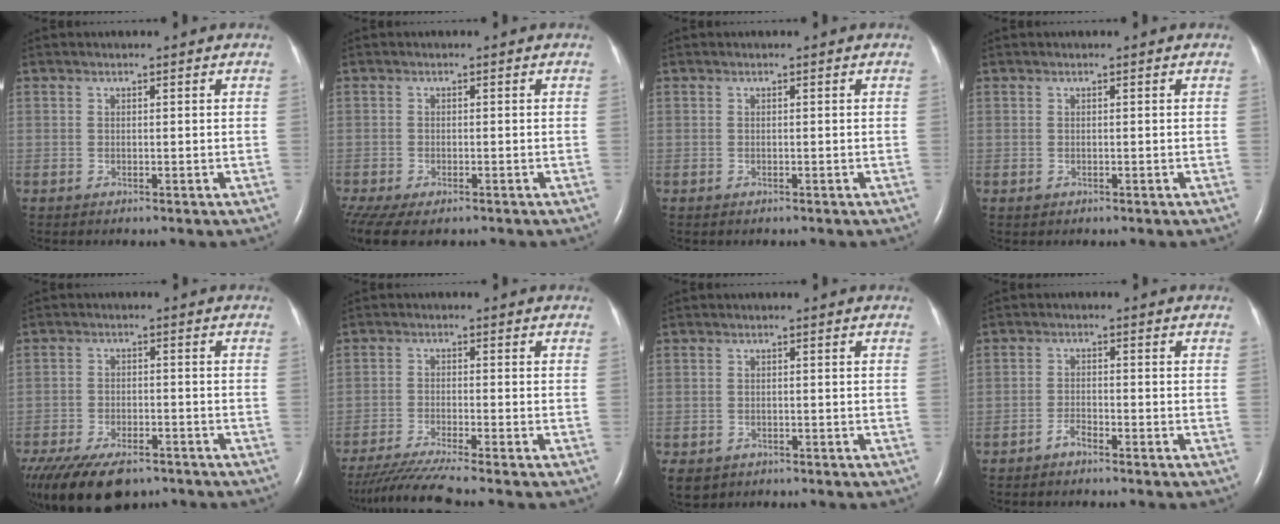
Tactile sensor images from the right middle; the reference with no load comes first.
{"total": 10.0, "force": [-6.6, 4.9, 5.7], "torque": [-0.145, -0.012, -0.096]}
{"total": 0.0}
{"total": 0.0}
{"total": 17.6, "force": [-12.3, 8.3, 9.5], "torque": [-0.237, -0.036, -0.184]}
{"total": 8.4, "force": [-7.4, -1.9, 3.5], "torque": [-0.060, -0.029, -0.130]}
{"total": 4.7, "force": [-3.0, 3.4, 1.4], "torque": [-0.026, 0.000, -0.041]}
{"total": 1.8, "force": [-1.6, 0.3, 0.8], "torque": [-0.018, 0.000, -0.030]}